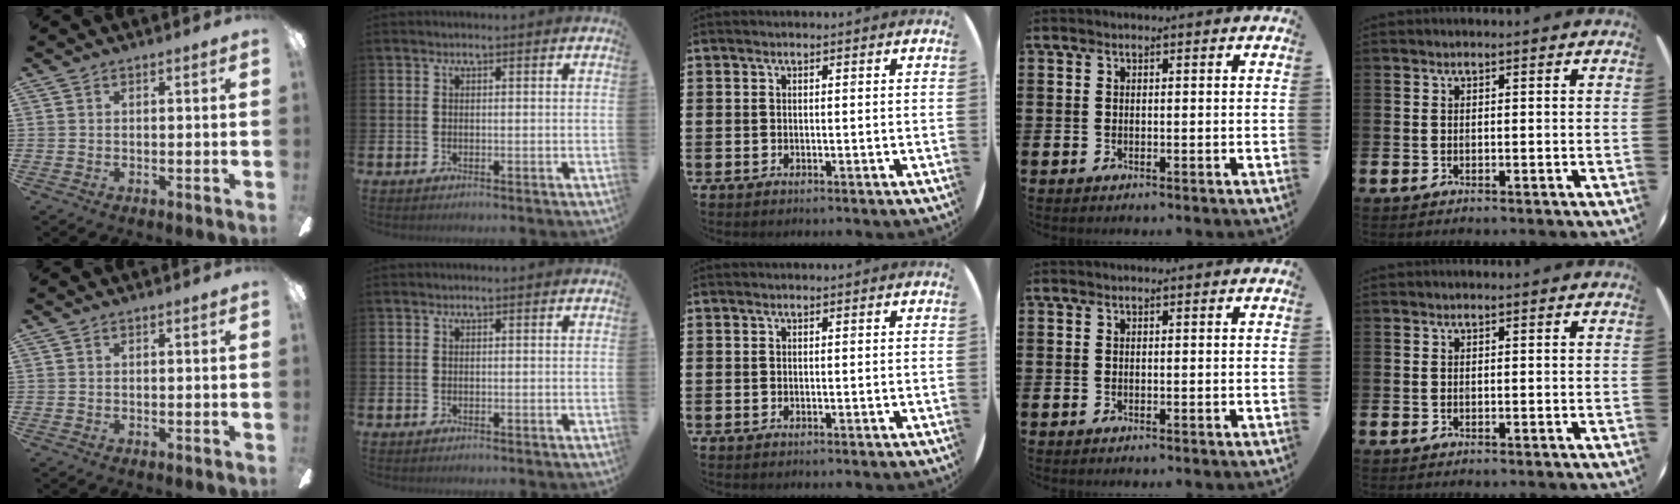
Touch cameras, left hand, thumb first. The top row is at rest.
{}